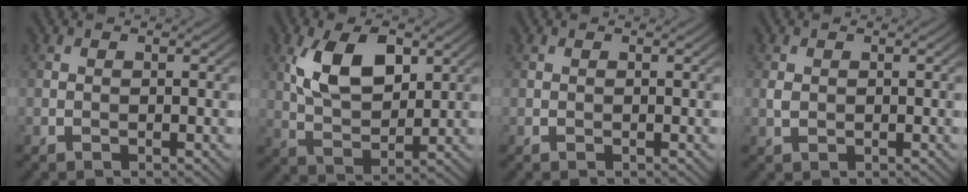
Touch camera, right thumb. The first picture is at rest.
{"total": 8.8, "force": [3.1, 4.6, 6.8], "torque": [-0.136, 0.005, 0.055]}
{"total": 0.0}
{"total": 1.1, "force": [0.2, 0.8, 0.7], "torque": [-0.019, 0.000, 0.005]}